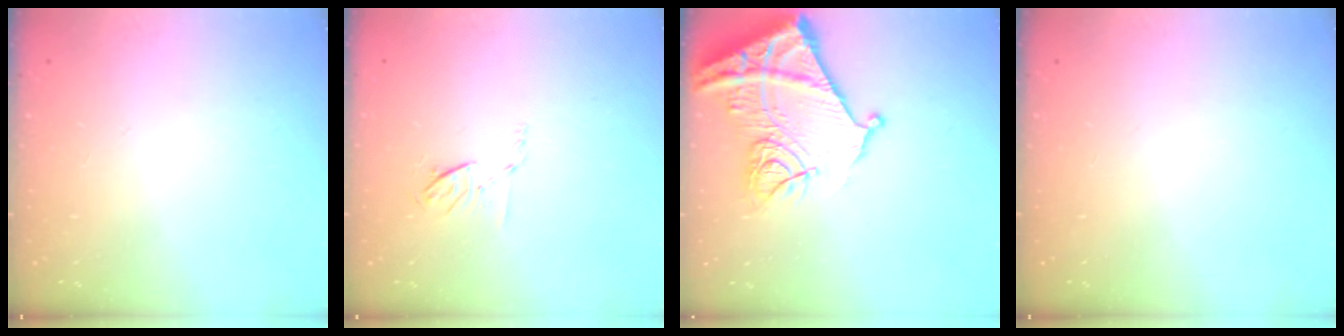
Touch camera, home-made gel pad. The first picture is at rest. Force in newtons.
{"total": 4.4, "press": 4.2, "slide": 1.5}
{"total": 18.1, "press": 18.0, "slide": 1.9}
{"total": 0.0}